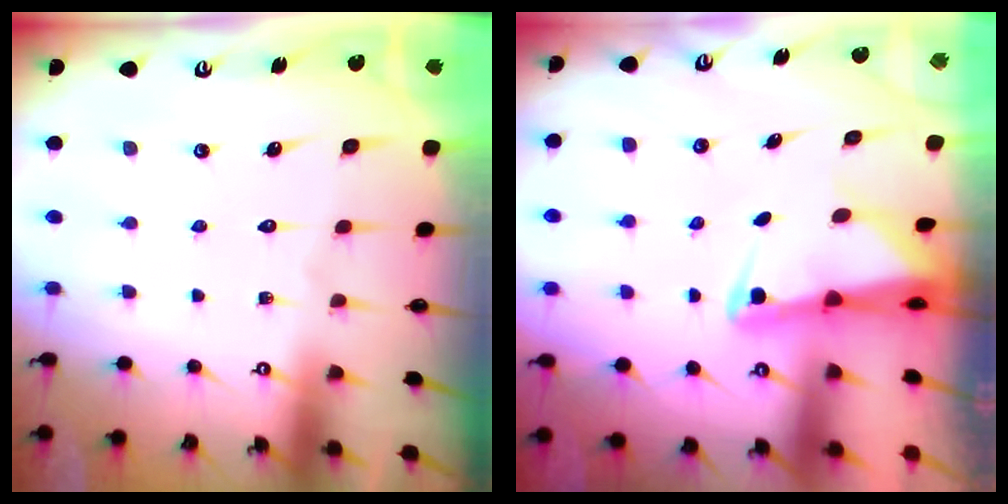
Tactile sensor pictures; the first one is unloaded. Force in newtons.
{"total": 2.6, "press": 2.6, "slide": 0.5}